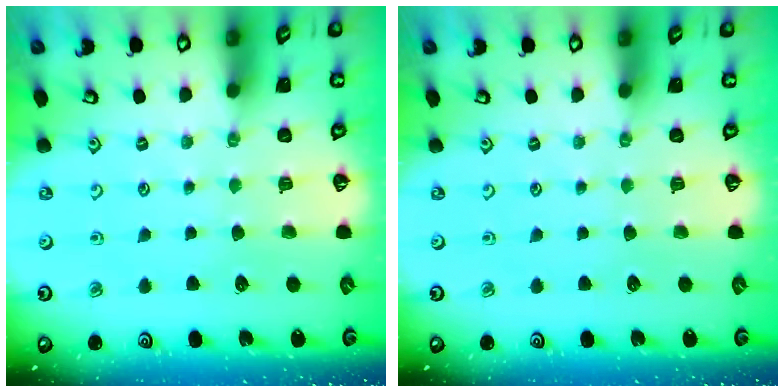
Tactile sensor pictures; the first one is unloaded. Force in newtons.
{"total": 0.0}